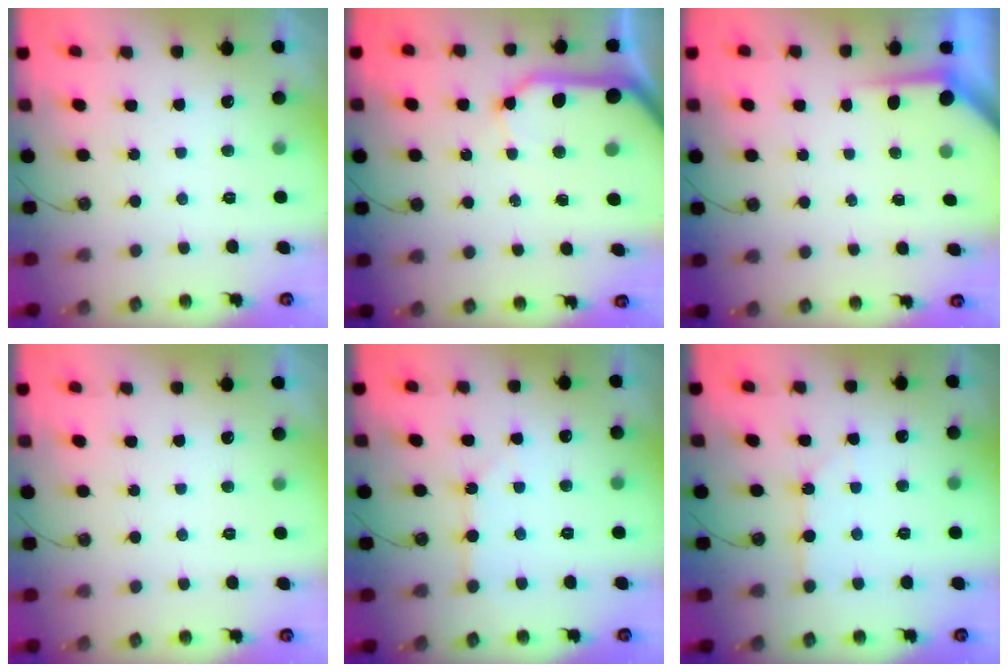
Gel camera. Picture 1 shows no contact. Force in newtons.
{"total": 14.2, "press": 14.0, "slide": 2.1}
{"total": 3.6, "press": 3.5, "slide": 0.4}
{"total": 0.0}
{"total": 2.7, "press": 2.7, "slide": 0.5}
{"total": 3.8, "press": 3.8, "slide": 0.6}